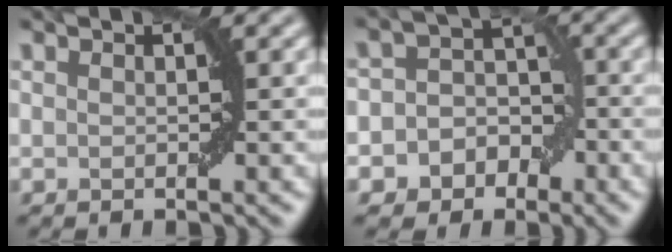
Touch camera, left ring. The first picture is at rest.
{"total": 5.4, "force": [-2.2, 4.6, 1.5], "torque": [0.005, 0.022, -0.054]}